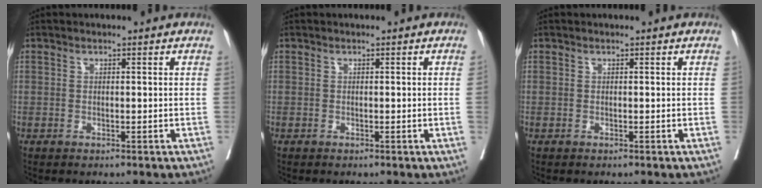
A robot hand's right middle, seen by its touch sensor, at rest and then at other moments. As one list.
[{"total": 1.1, "force": [-0.1, -0.5, 1.0], "torque": [-0.009, 0.001, 0.000]}, {"total": 0.0}]